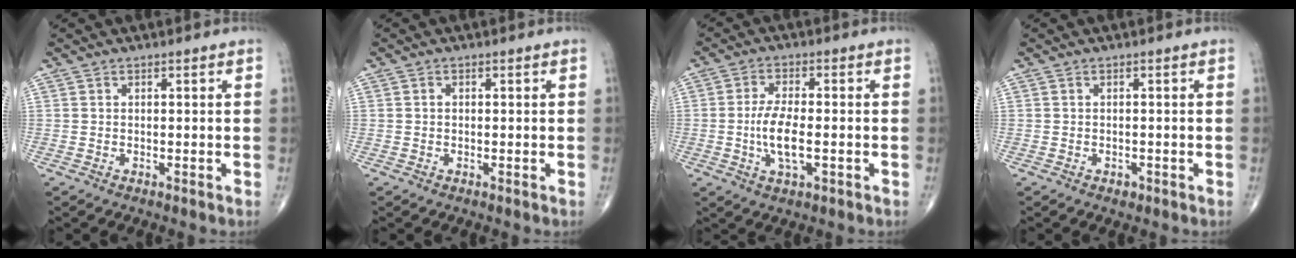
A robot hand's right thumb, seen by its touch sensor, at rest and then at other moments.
{"total": 0.5, "force": [0.0, 0.4, 0.3], "torque": [-0.004, 0.000, -0.001]}
{"total": 7.3, "force": [-1.2, 2.8, 6.6], "torque": [-0.137, 0.001, -0.024]}
{"total": 1.1, "force": [-0.6, 0.7, 0.6], "torque": [-0.006, 0.001, -0.007]}